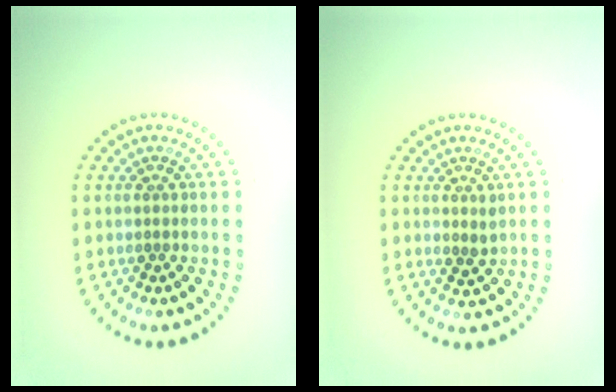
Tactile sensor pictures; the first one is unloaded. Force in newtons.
{"total": 1.1, "press": 1.0, "slide": 0.4}